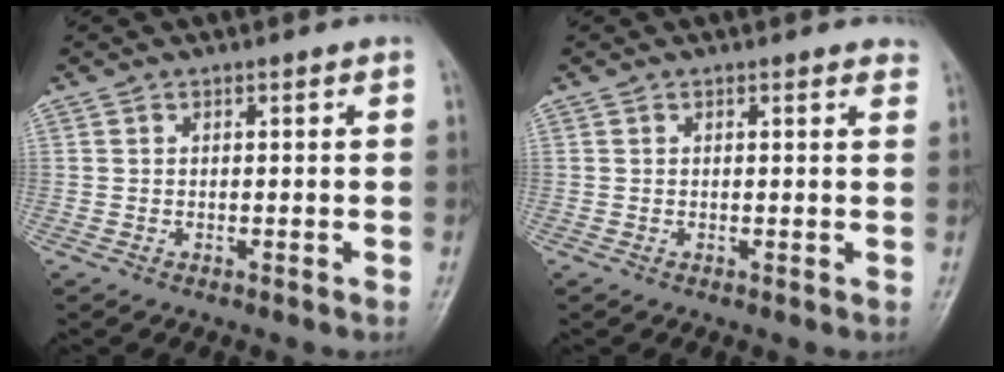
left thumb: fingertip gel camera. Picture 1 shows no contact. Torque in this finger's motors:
{"motor_torque": [-0.15, -0.12, -0.20, -0.12, -0.01]}